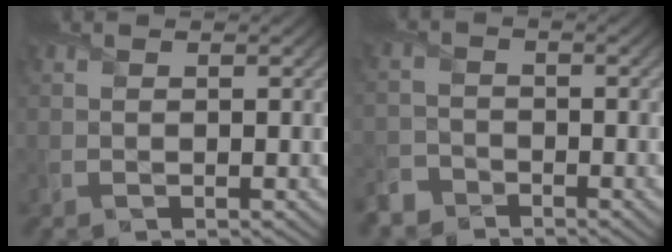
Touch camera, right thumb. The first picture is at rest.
{"total": 3.7, "force": [-3.3, 1.7, 0.6], "torque": [-0.011, -0.005, -0.075]}